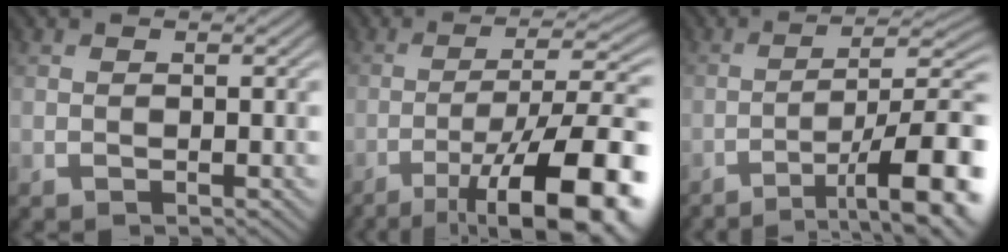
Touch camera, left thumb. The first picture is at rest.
{"total": 16.1, "force": [-8.1, 4.3, 13.2], "torque": [-0.190, 0.004, -0.121]}
{"total": 13.4, "force": [-6.7, 3.3, 11.1], "torque": [-0.147, 0.015, -0.096]}